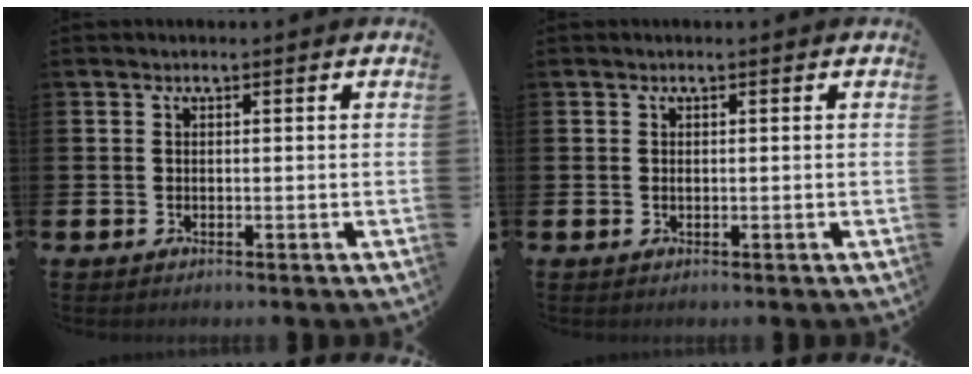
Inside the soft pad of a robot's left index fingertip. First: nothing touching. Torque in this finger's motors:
{"motor_torque": [0.08, -0.04, 0.08, 0.02]}